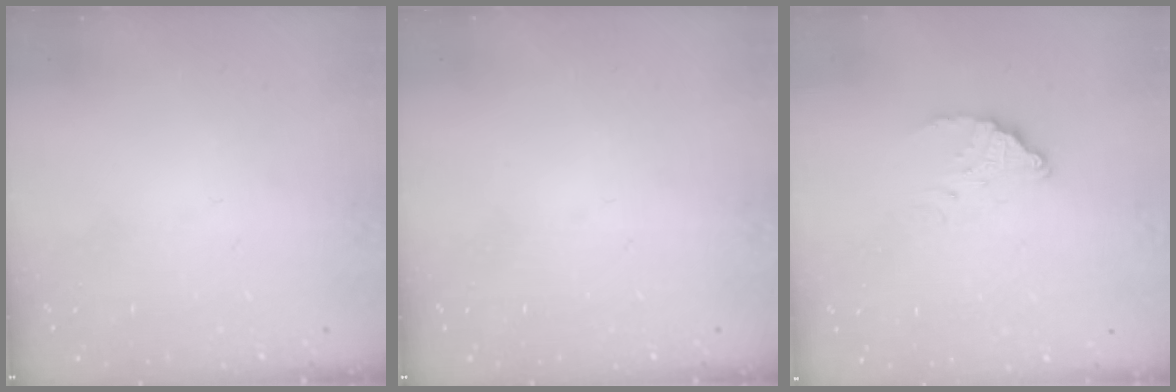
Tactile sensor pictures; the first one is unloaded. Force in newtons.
{"total": 0.0}
{"total": 3.9, "press": 3.9, "slide": 0.2}